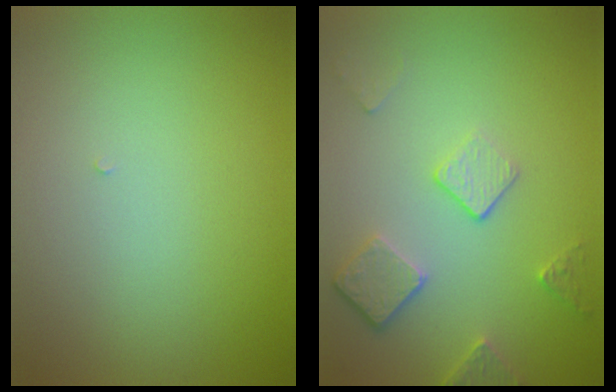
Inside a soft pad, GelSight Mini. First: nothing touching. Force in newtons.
{"total": 3.7, "press": 2.9, "slide": 2.4}